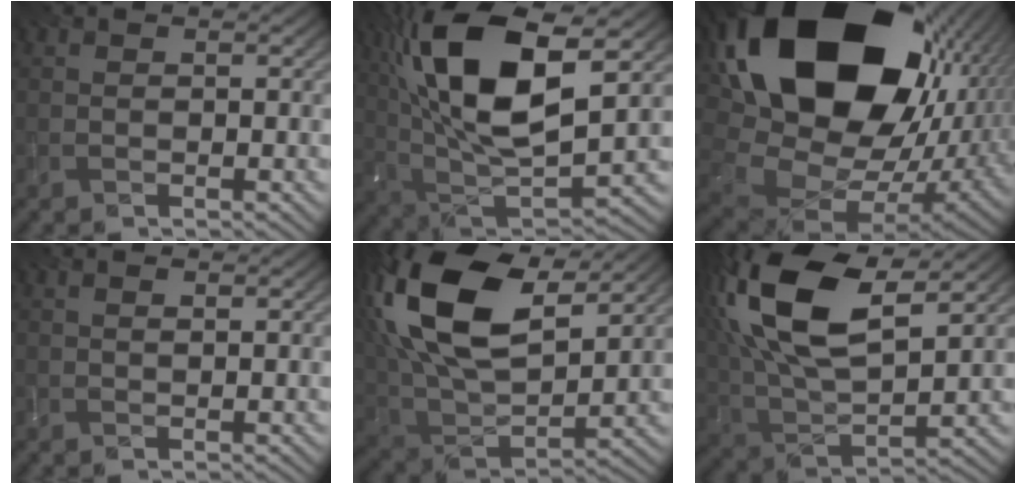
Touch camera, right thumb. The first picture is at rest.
{"total": 17.2, "force": [5.6, 7.1, 14.6], "torque": [-0.311, 0.017, 0.100]}
{"total": 22.4, "force": [6.9, 15.0, 15.1], "torque": [-0.319, -0.048, 0.167]}
{"total": 0.9, "force": [0.5, 0.3, 0.7], "torque": [-0.014, 0.001, 0.010]}
{"total": 19.6, "force": [8.5, 10.2, 14.4], "torque": [-0.341, 0.046, 0.145]}
{"total": 18.4, "force": [7.8, 8.5, 14.3], "torque": [-0.337, 0.046, 0.129]}